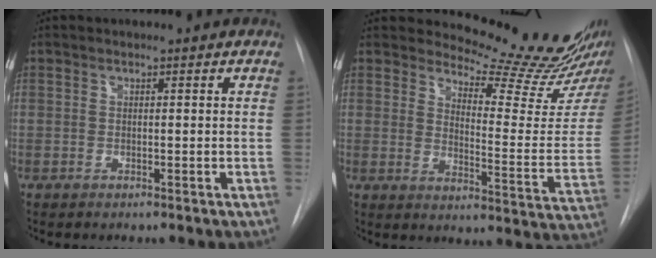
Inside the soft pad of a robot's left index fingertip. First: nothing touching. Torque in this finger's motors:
{"motor_torque": [1.00, -1.14, 0.01, -0.05]}